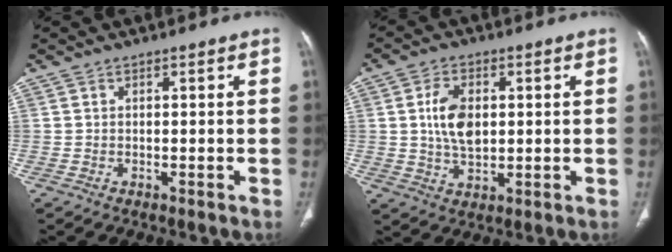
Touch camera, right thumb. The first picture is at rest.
{"total": 8.0, "force": [1.1, 5.0, 6.2], "torque": [-0.106, -0.004, 0.025]}